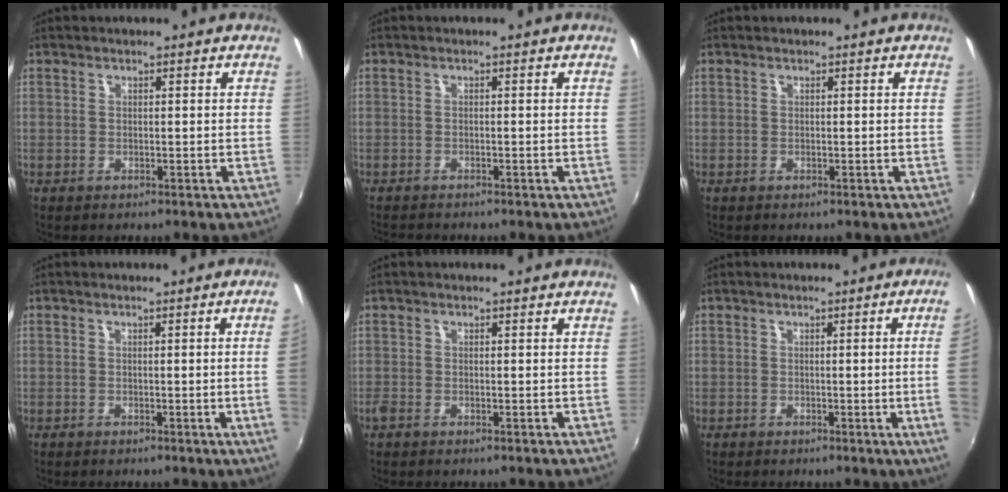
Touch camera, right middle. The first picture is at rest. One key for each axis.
{"total": 2.0, "fx": -1.9, "fy": 0.2, "fz": 0.4, "tx": -0.016, "ty": -0.011, "tz": -0.036}
{"total": 0.0}
{"total": 3.1, "fx": -0.1, "fy": -1.7, "fz": 2.6, "tx": -0.047, "ty": -0.011, "tz": 0.007}
{"total": 1.2, "fx": -1.0, "fy": 0.5, "fz": 0.5, "tx": -0.011, "ty": -0.004, "tz": -0.021}
{"total": 6.1, "fx": -0.2, "fy": -1.3, "fz": 6.0, "tx": -0.076, "ty": -0.011, "tz": 0.000}